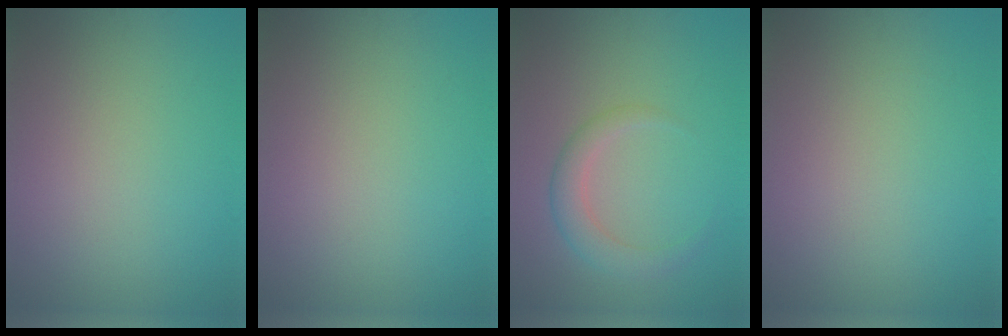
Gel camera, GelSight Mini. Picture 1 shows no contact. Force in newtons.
{"total": 0.0}
{"total": 2.8, "press": 2.8, "slide": 0.2}
{"total": 0.0}